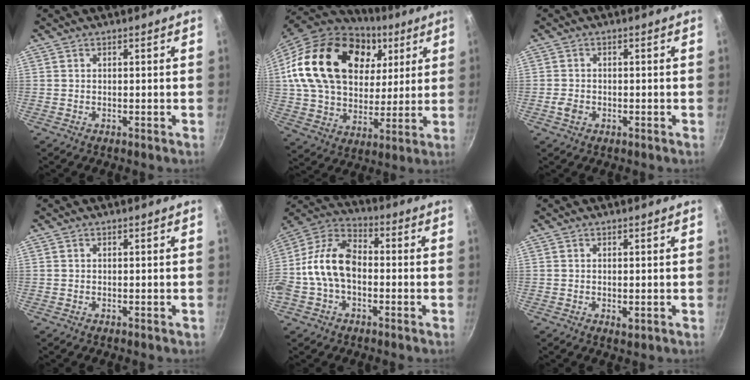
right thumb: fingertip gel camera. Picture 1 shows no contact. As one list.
[{"total": 29.1, "force": [10.0, 19.7, 18.9], "torque": [-0.319, -0.008, 0.173]}, {"total": 2.2, "force": [-0.9, 1.7, 1.2], "torque": [-0.025, 0.008, -0.018]}, {"total": 0.0}, {"total": 13.3, "force": [-1.5, 8.7, 10.0], "torque": [-0.172, 0.044, -0.048]}, {"total": 1.3, "force": [-0.1, 0.6, 1.1], "torque": [-0.018, -0.003, 0.000]}]